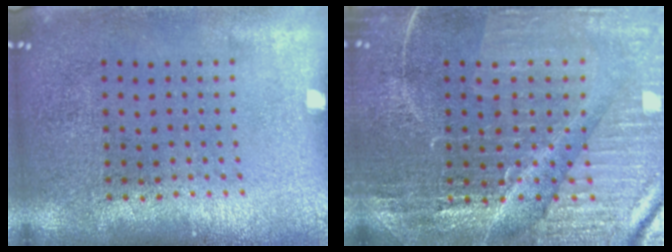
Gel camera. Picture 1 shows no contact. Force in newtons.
{"total": 4.0, "press": 3.9, "slide": 0.8}